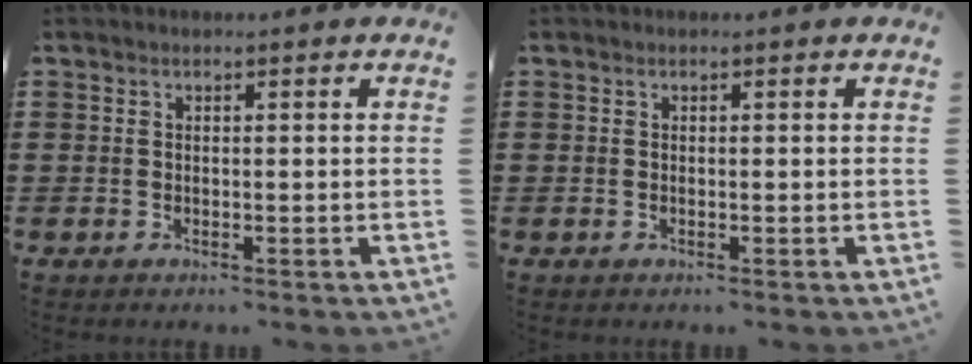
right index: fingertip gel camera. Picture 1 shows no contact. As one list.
[{"total": 0.0}]